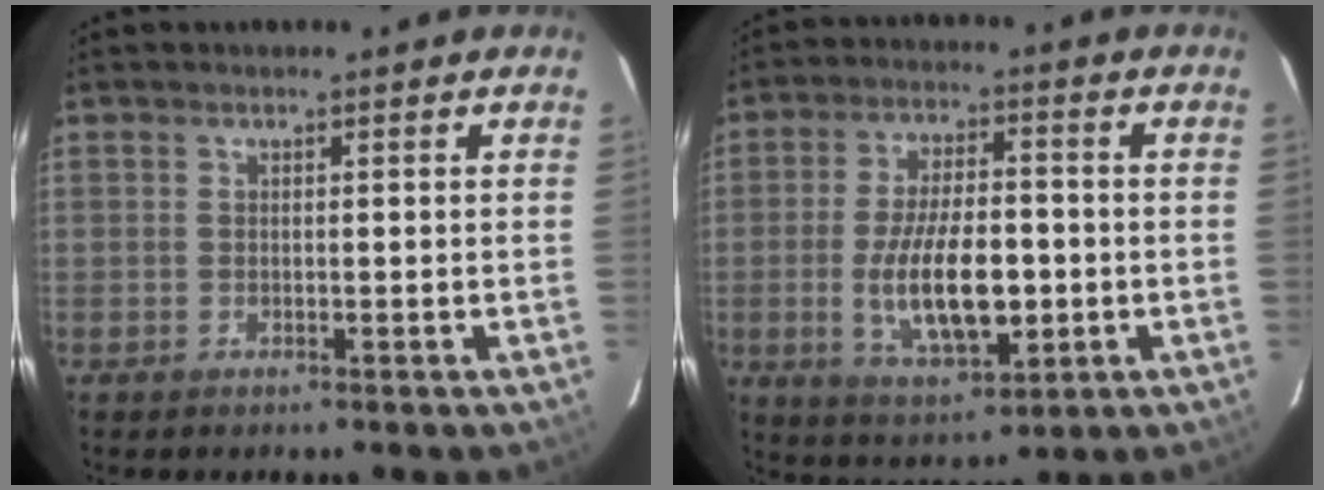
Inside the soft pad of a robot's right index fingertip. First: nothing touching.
{"total": 14.2, "force": [-2.6, 5.9, 12.6], "torque": [-0.241, -0.008, -0.035]}